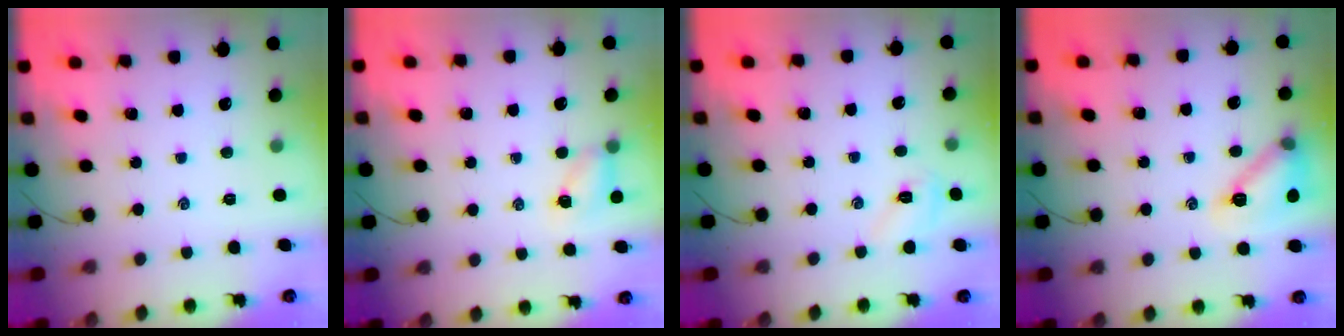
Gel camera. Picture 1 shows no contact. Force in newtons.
{"total": 5.0, "press": 4.8, "slide": 1.3}
{"total": 5.4, "press": 5.3, "slide": 1.0}
{"total": 13.3, "press": 13.3, "slide": 0.9}